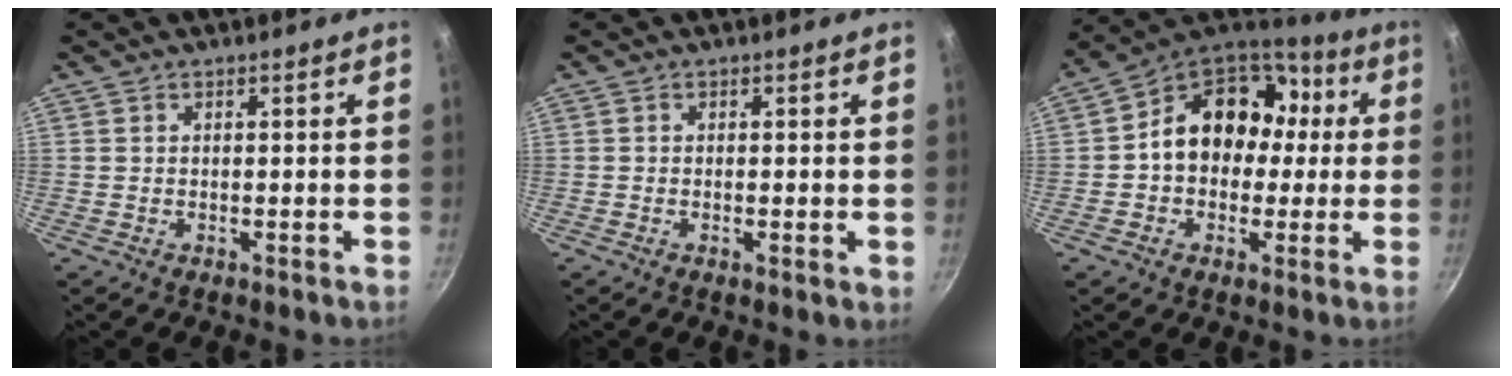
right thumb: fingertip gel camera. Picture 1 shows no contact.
{"total": 1.2, "force": [-0.2, 0.3, 1.1], "torque": [-0.016, -0.002, -0.005]}
{"total": 17.2, "force": [1.2, 13.8, 10.2], "torque": [-0.115, 0.051, 0.007]}